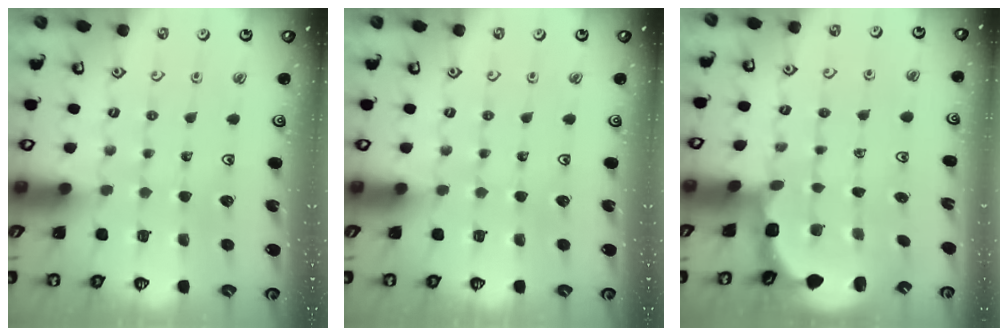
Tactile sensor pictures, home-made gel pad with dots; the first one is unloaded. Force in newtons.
{"total": 0.0}
{"total": 2.7, "press": 2.4, "slide": 1.4}